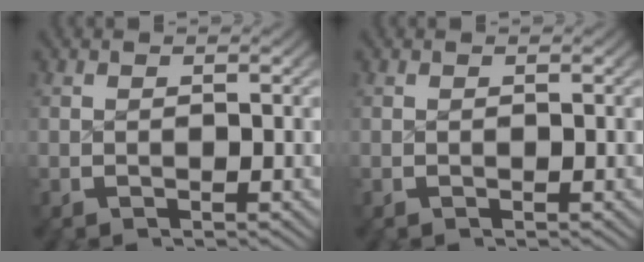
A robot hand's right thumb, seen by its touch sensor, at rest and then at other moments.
{"total": 0.0}